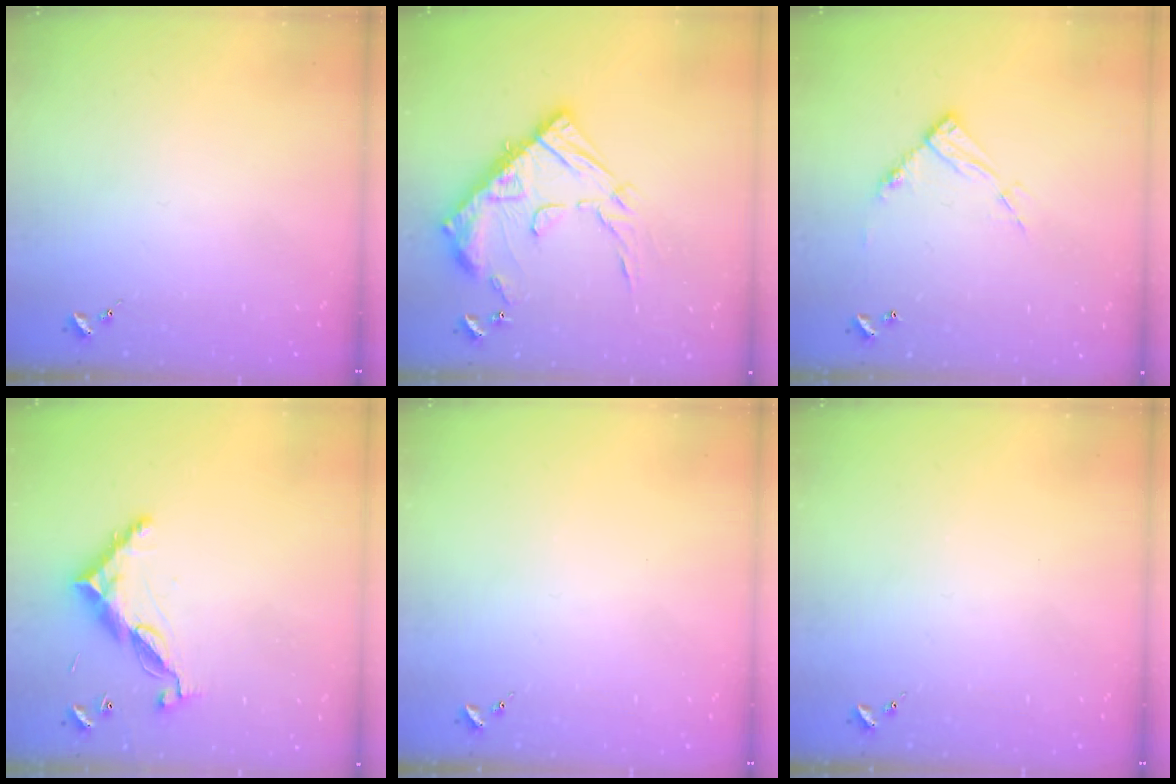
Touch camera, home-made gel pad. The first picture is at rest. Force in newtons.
{"total": 20.3, "press": 20.3, "slide": 1.1}
{"total": 11.8, "press": 11.7, "slide": 1.1}
{"total": 9.9, "press": 9.9, "slide": 0.4}
{"total": 0.0}
{"total": 0.0}